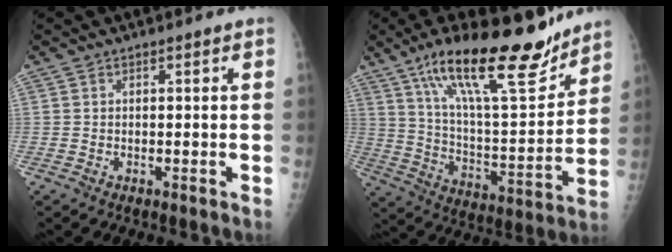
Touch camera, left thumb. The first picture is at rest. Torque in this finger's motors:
{"motor_torque": [0.33, 0.75, 1.62, -1.17, 0.34]}